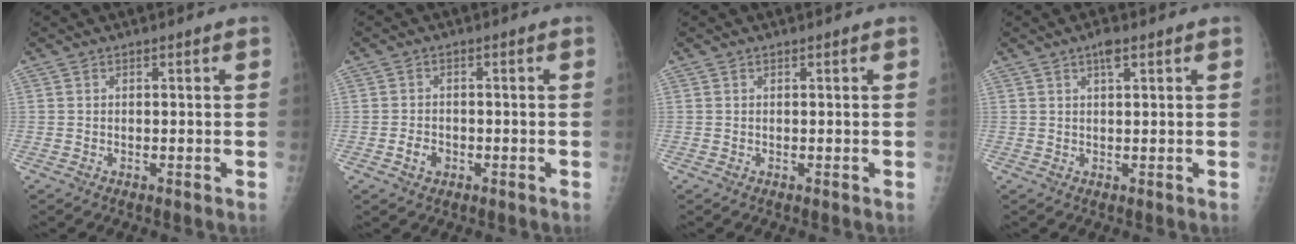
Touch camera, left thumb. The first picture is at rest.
{"total": 2.5, "force": [-0.9, 1.9, 1.2], "torque": [-0.013, 0.005, -0.013]}
{"total": 0.0}
{"total": 2.4, "force": [1.4, 0.7, 1.8], "torque": [-0.030, -0.001, 0.022]}